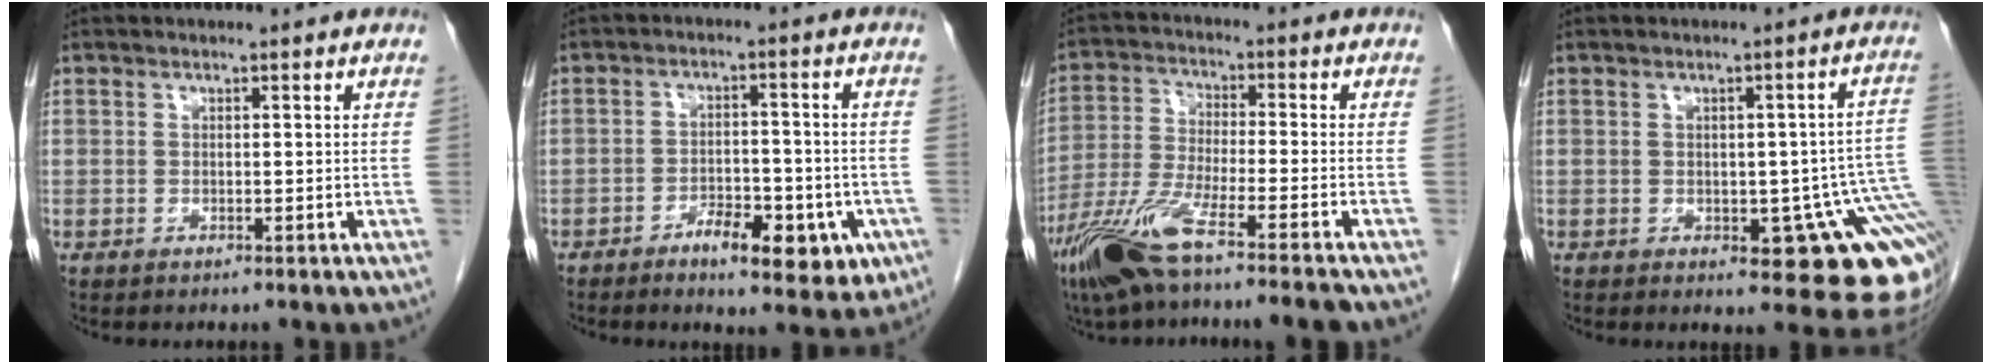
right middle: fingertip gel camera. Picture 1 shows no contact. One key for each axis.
{"total": 8.7, "fx": -4.3, "fy": 3.5, "fz": 6.7, "tx": -0.088, "ty": 0.006, "tz": -0.057}
{"total": 12.8, "fx": -9.2, "fy": -0.1, "fz": 8.9, "tx": -0.177, "ty": -0.035, "tz": -0.168}
{"total": 13.4, "fx": -4.2, "fy": 4.6, "fz": 11.9, "tx": -0.063, "ty": 0.015, "tz": -0.042}